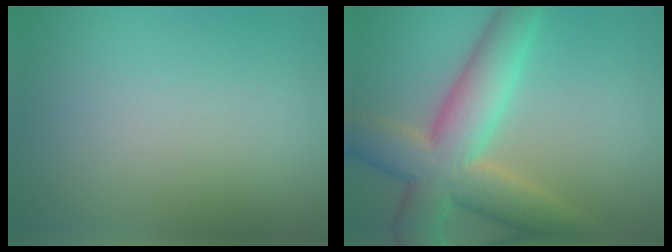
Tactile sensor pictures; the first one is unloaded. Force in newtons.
{"total": 9.6, "press": 9.6, "slide": 0.7}